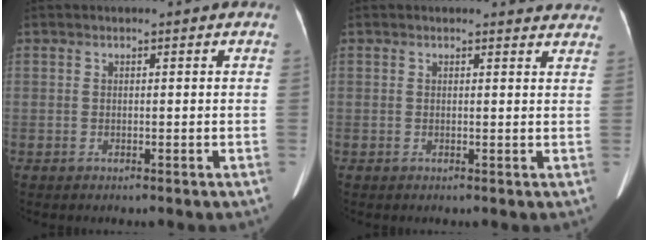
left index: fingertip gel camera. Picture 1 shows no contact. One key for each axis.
{"total": 4.6, "fx": 4.4, "fy": 1.1, "fz": 0.4, "tx": 0.005, "ty": -0.010, "tz": 0.027}